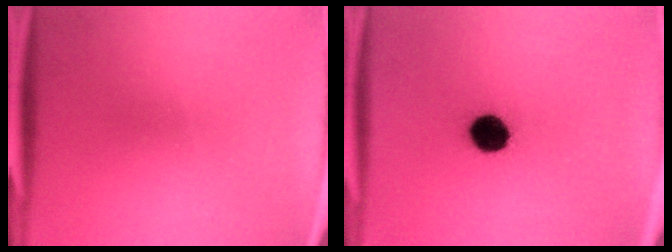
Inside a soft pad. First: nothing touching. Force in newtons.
{"total": 7.9}